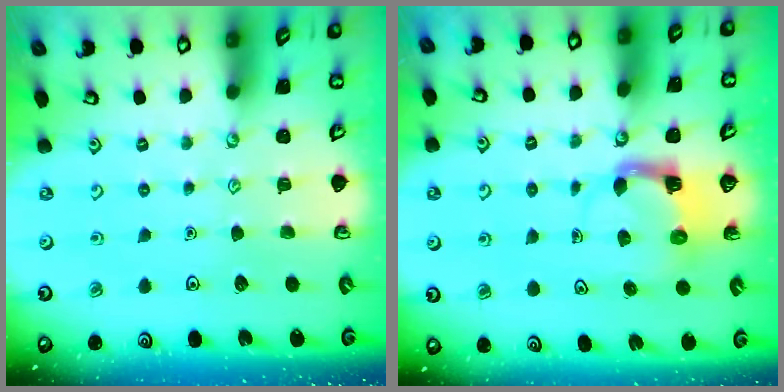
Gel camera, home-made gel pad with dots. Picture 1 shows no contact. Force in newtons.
{"total": 4.0, "press": 3.9, "slide": 0.6}